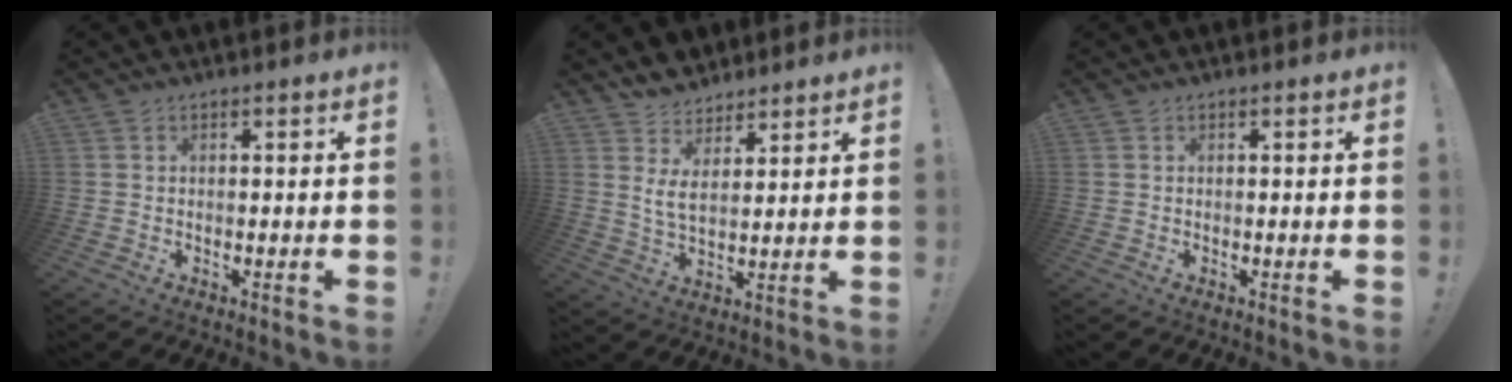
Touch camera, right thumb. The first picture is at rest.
{"total": 7.4, "force": [5.1, 3.5, 4.0], "torque": [-0.072, -0.029, 0.097]}
{"total": 0.0}